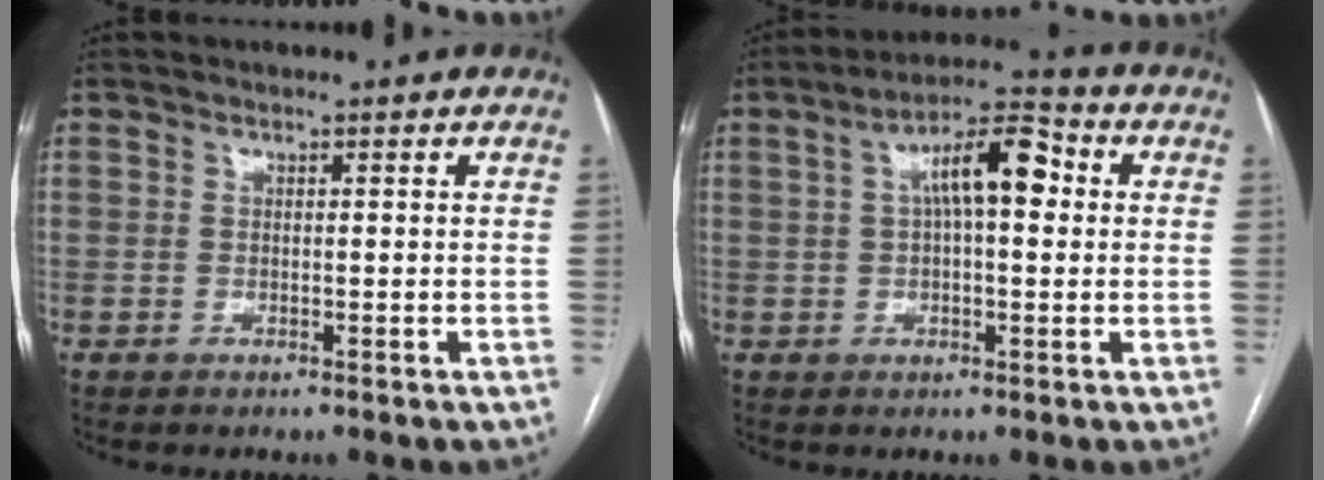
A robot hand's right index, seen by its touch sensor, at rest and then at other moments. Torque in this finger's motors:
{"motor_torque": [1.10, 0.18, 0.43, 0.11]}